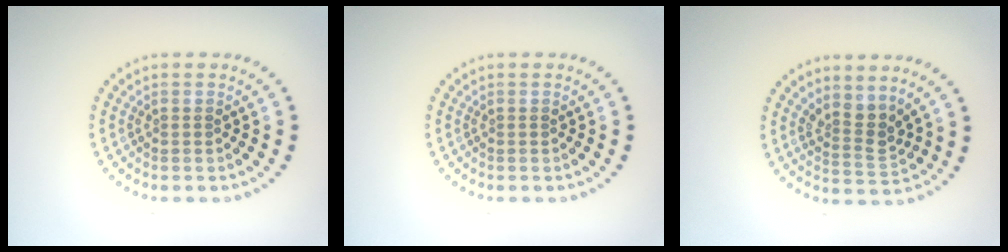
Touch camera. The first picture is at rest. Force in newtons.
{"total": 0.0}
{"total": 2.7, "press": 2.0, "slide": 1.8}